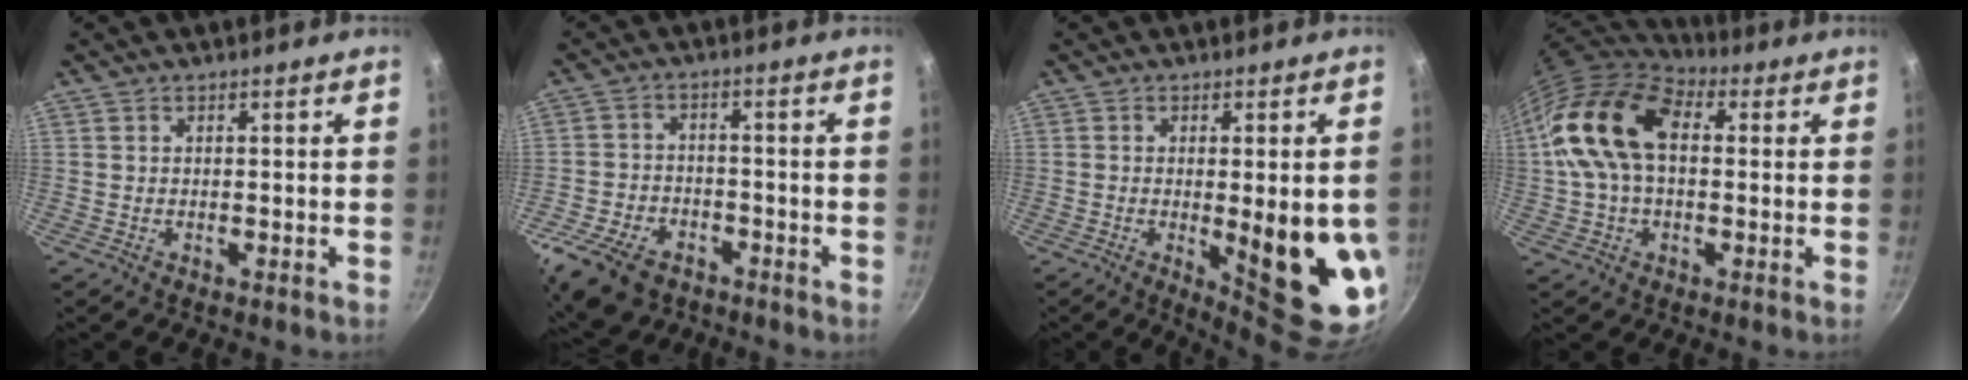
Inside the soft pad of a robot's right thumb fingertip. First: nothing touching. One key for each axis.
{"total": 12.4, "fx": -7.2, "fy": 7.7, "fz": 6.5, "tx": -0.121, "ty": 0.028, "tz": -0.129}
{"total": 14.7, "fx": -2.1, "fy": 4.0, "fz": 14.0, "tx": -0.166, "ty": -0.013, "tz": -0.013}
{"total": 17.2, "fx": 2.2, "fy": 11.1, "fz": 12.9, "tx": -0.229, "ty": 0.030, "tz": 0.022}